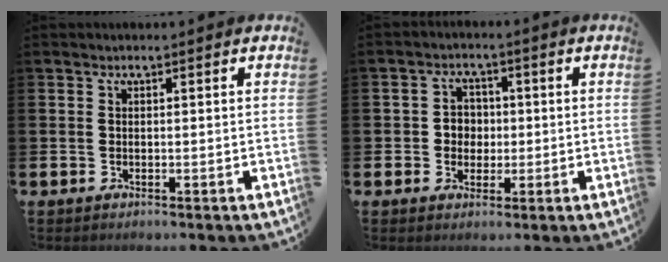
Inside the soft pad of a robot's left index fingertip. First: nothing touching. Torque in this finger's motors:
{"motor_torque": [0.20, 0.16, 0.07, 0.03]}